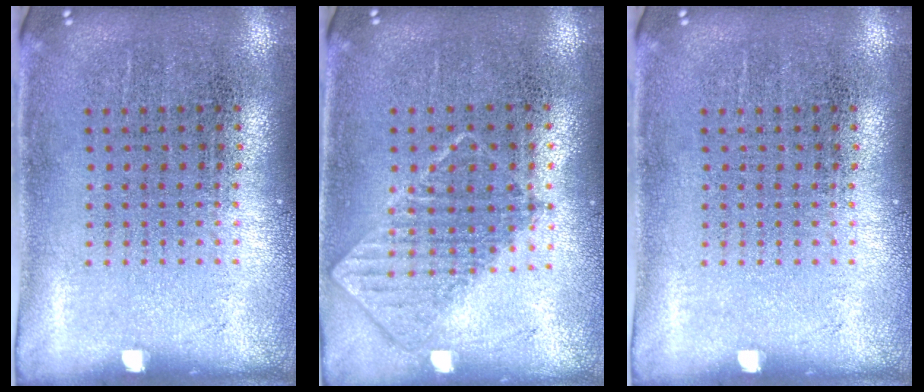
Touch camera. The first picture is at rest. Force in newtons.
{"total": 0.7, "press": 0.7, "slide": 0.1}
{"total": 0.0}